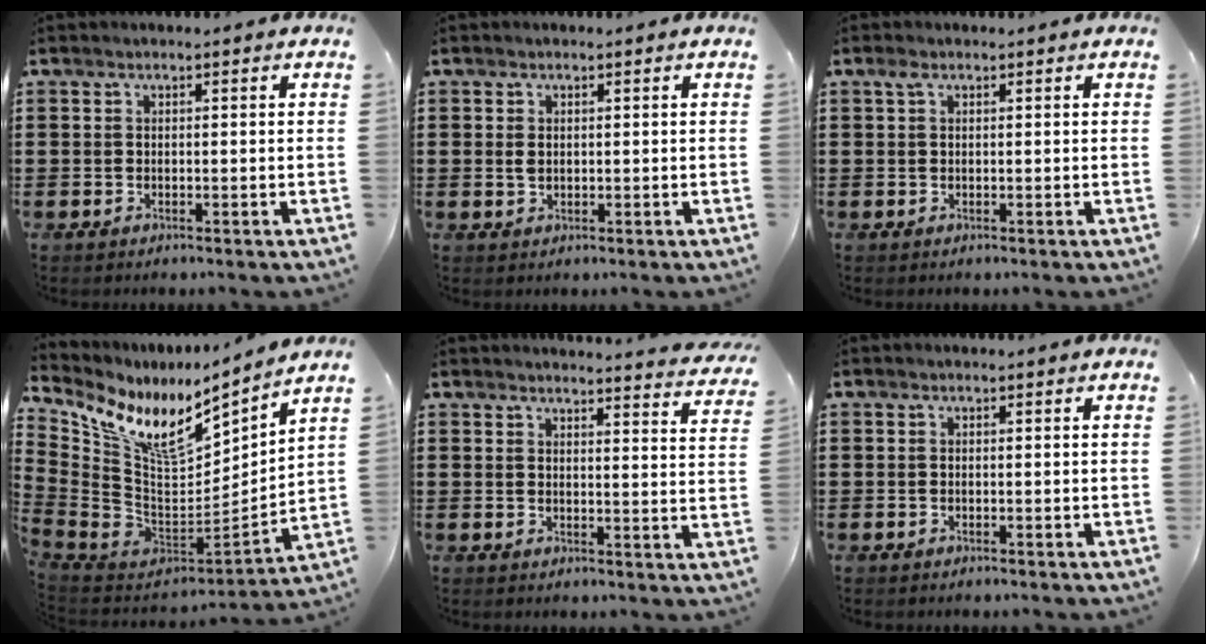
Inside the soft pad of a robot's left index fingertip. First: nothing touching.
{"total": 1.2, "force": [0.2, 1.0, 0.7], "torque": [-0.018, 0.008, 0.003]}
{"total": 1.0, "force": [0.3, 0.6, 0.7], "torque": [-0.017, 0.006, 0.005]}
{"total": 10.7, "force": [6.8, 4.8, 6.8], "torque": [-0.147, -0.049, 0.117]}
{"total": 3.0, "force": [3.0, -0.3, 0.3], "torque": [-0.012, -0.021, 0.050]}
{"total": 0.0}